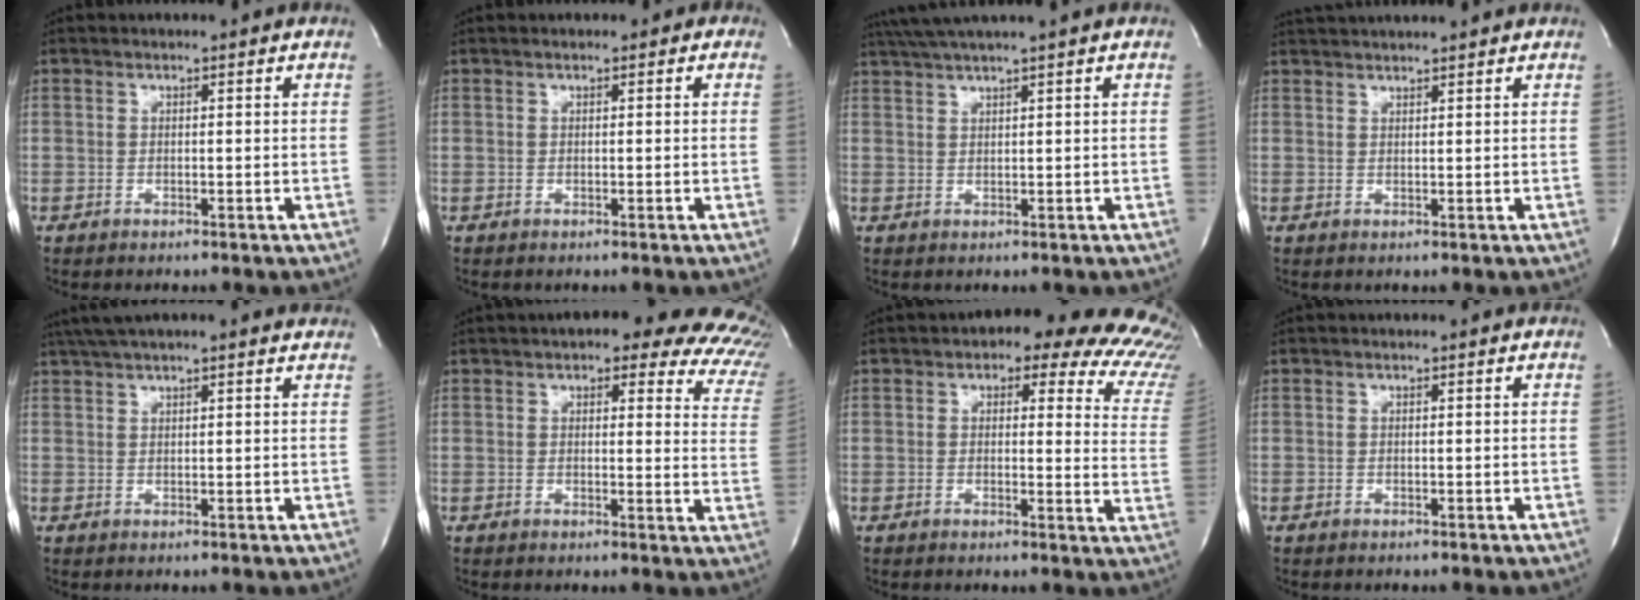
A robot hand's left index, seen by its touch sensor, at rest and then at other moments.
{"total": 0.6, "force": [0.0, 0.6, 0.2], "torque": [0.005, 0.001, -0.005]}
{"total": 4.6, "force": [3.7, -1.5, 2.3], "torque": [-0.043, 0.015, 0.073]}
{"total": 5.9, "force": [5.6, 0.1, 1.9], "torque": [-0.032, 0.032, 0.081]}
{"total": 10.4, "force": [8.7, 1.4, 5.5], "torque": [-0.091, 0.040, 0.120]}
{"total": 17.9, "force": [13.4, 5.5, 10.5], "torque": [-0.109, -0.001, 0.128]}
{"total": 16.9, "force": [13.8, 5.5, 8.0], "torque": [-0.061, -0.037, 0.120]}
{"total": 0.0}